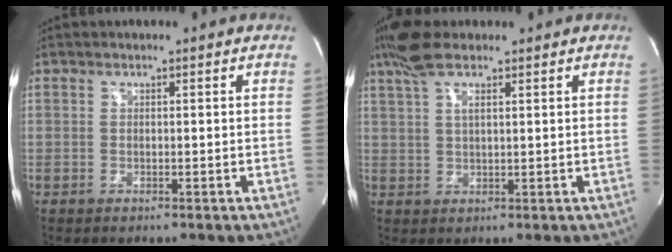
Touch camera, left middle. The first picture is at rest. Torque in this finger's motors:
{"motor_torque": [0.77, -0.45, 0.29, 0.10]}